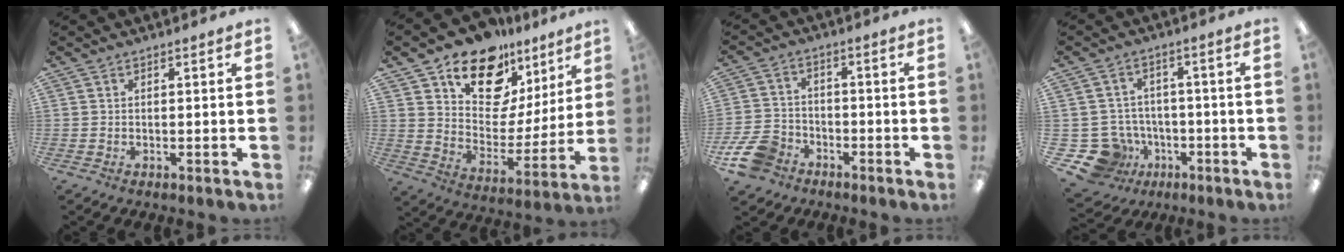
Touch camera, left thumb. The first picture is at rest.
{"total": 16.4, "force": [12.2, 9.1, 6.0], "torque": [-0.104, -0.085, 0.221]}
{"total": 9.7, "force": [-6.1, 6.2, 4.3], "torque": [-0.095, 0.035, -0.114]}
{"total": 10.7, "force": [-4.5, 9.1, 3.3], "torque": [-0.093, 0.027, -0.072]}